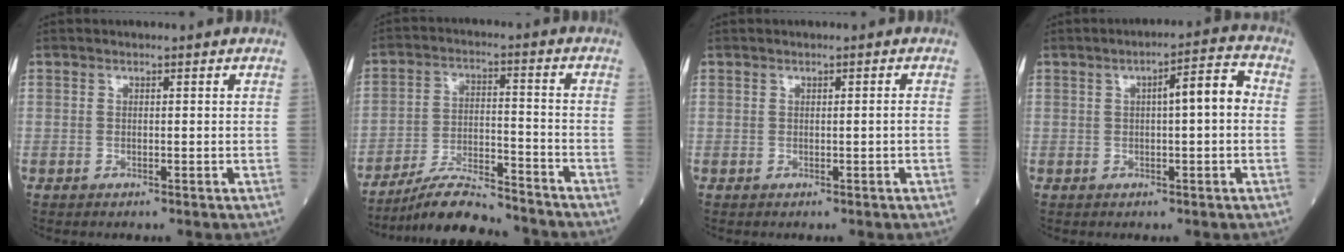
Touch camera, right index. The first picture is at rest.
{"total": 11.2, "force": [-10.4, 1.1, 4.0], "torque": [-0.069, 0.000, -0.182]}
{"total": 0.8, "force": [-0.1, 0.0, 0.8], "torque": [-0.012, -0.001, 0.001]}
{"total": 5.9, "force": [0.6, 0.8, 5.8], "torque": [-0.088, 0.019, 0.004]}